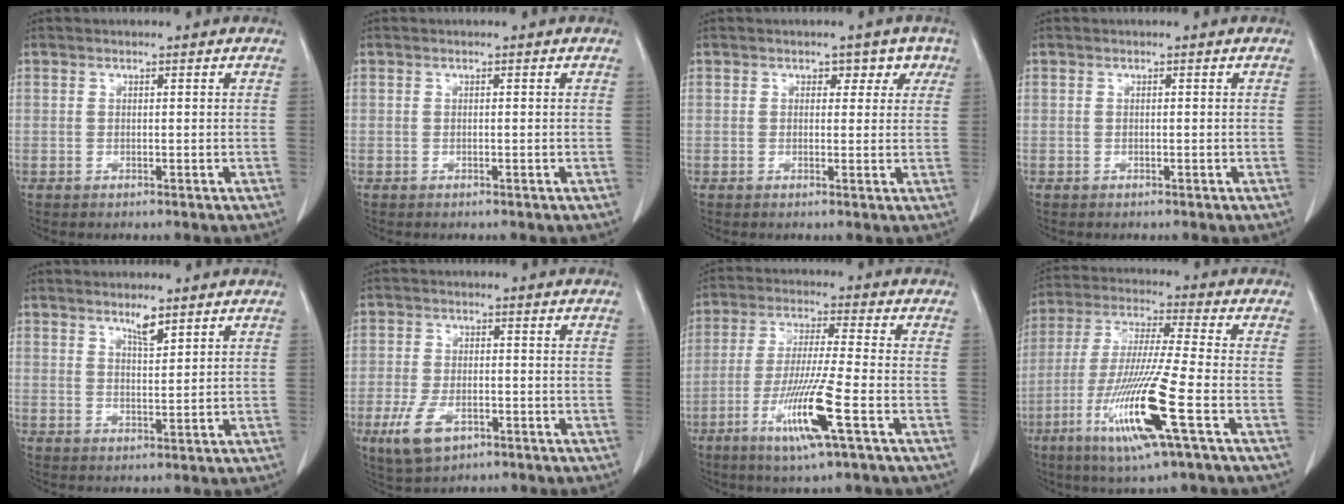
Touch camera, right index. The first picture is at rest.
{"total": 0.0}
{"total": 3.1, "force": [1.5, 2.3, 1.4], "torque": [0.004, 0.008, 0.014]}
{"total": 0.0}
{"total": 3.0, "force": [2.3, 0.5, 1.9], "torque": [-0.036, -0.003, 0.043]}
{"total": 6.6, "force": [-3.2, 3.2, 4.8], "torque": [-0.104, -0.009, -0.052]}
{"total": 11.3, "force": [-4.6, -0.5, 10.3], "torque": [-0.203, -0.022, -0.089]}
{"total": 15.3, "force": [-6.0, -0.5, 14.1], "torque": [-0.291, -0.028, -0.115]}